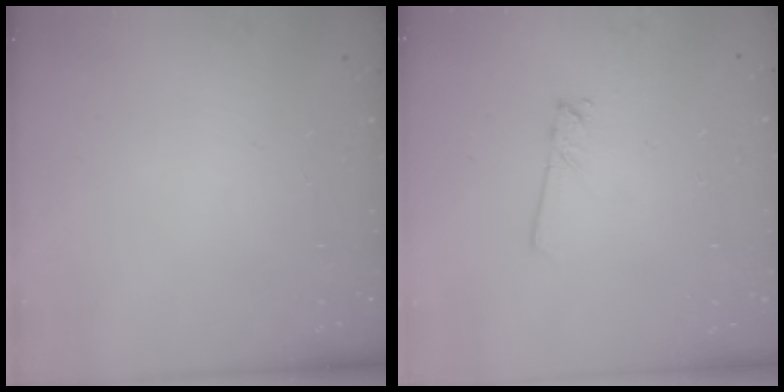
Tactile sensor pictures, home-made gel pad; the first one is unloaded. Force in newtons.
{"total": 2.6, "press": 2.5, "slide": 0.2}